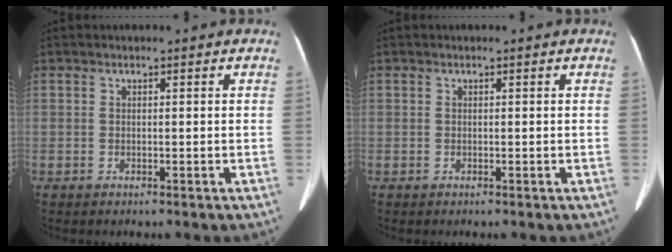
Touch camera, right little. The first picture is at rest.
{"total": 0.0}